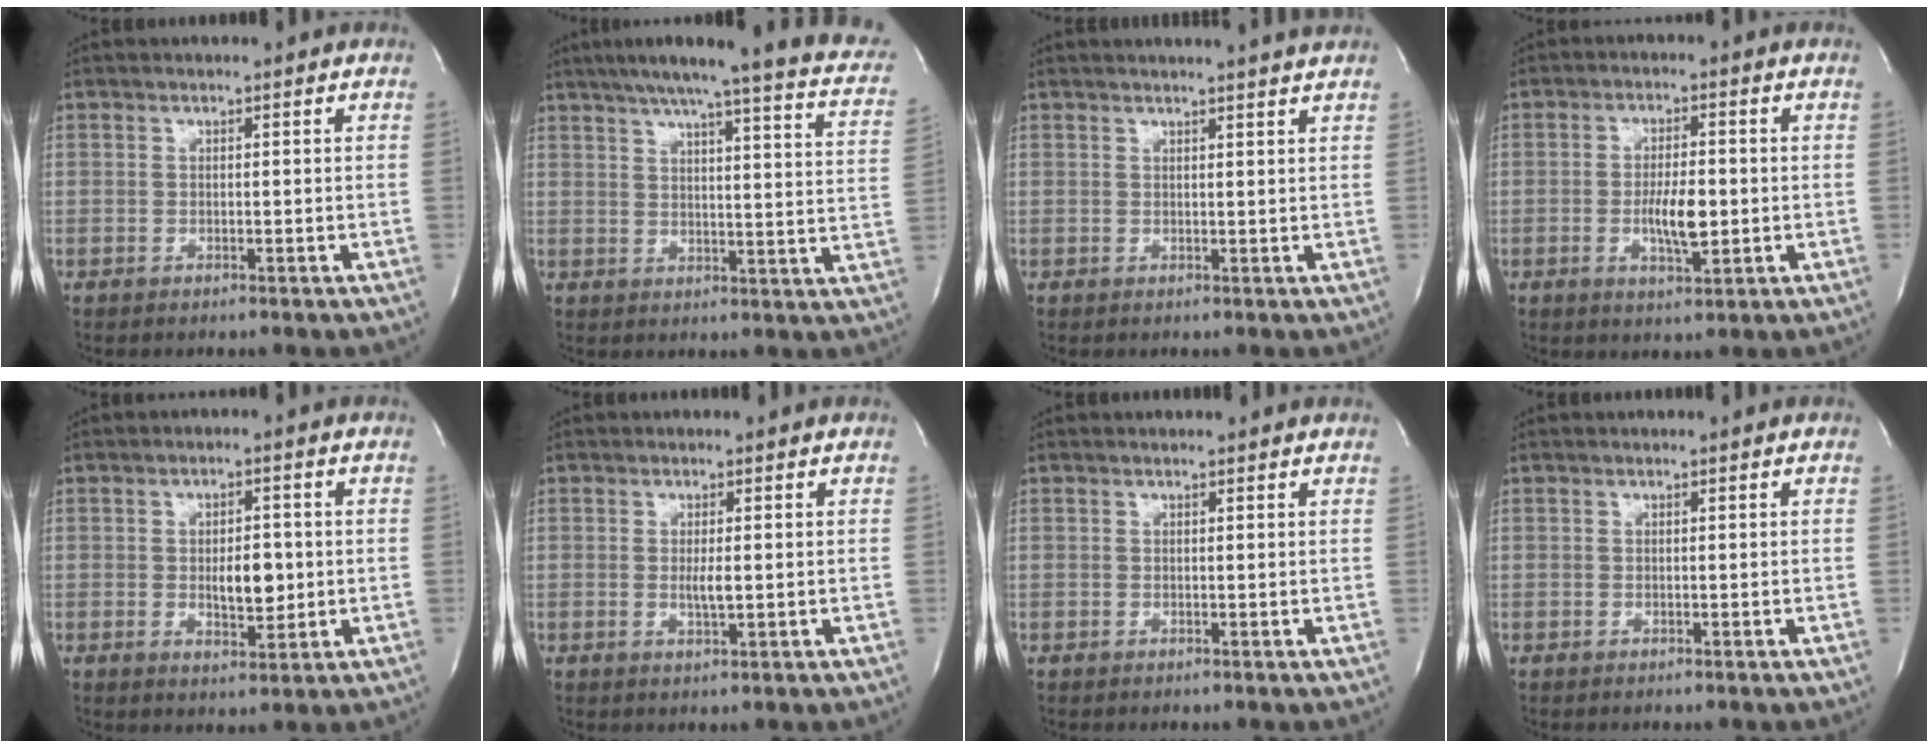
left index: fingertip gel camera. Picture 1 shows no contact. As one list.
[{"total": 21.2, "force": [16.9, 1.6, 12.6], "torque": [-0.176, -0.021, 0.192]}, {"total": 5.8, "force": [5.4, -0.9, 2.1], "torque": [-0.026, 0.002, 0.048]}, {"total": 5.8, "force": [-1.6, 1.5, 5.3], "torque": [-0.098, -0.011, -0.023]}, {"total": 5.0, "force": [-0.9, 2.2, 4.5], "torque": [-0.065, -0.008, -0.008]}, {"total": 2.0, "force": [-0.6, 0.2, 1.9], "torque": [-0.039, -0.009, -0.009]}, {"total": 0.6, "force": [0.6, 0.1, 0.1], "torque": [-0.009, 0.002, 0.002]}, {"total": 0.0}]